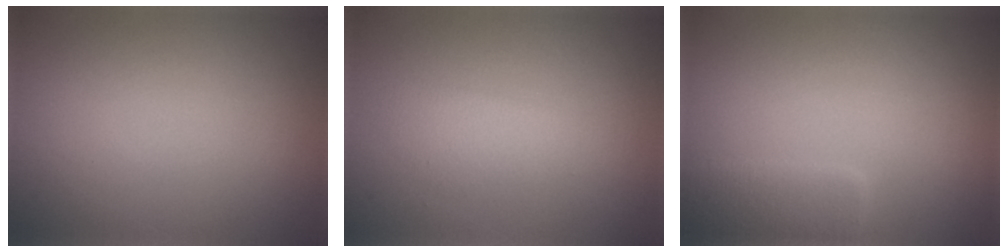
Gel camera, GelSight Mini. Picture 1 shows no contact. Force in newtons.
{"total": 1.8, "press": 1.8, "slide": 0.1}
{"total": 2.9, "press": 2.9, "slide": 0.1}